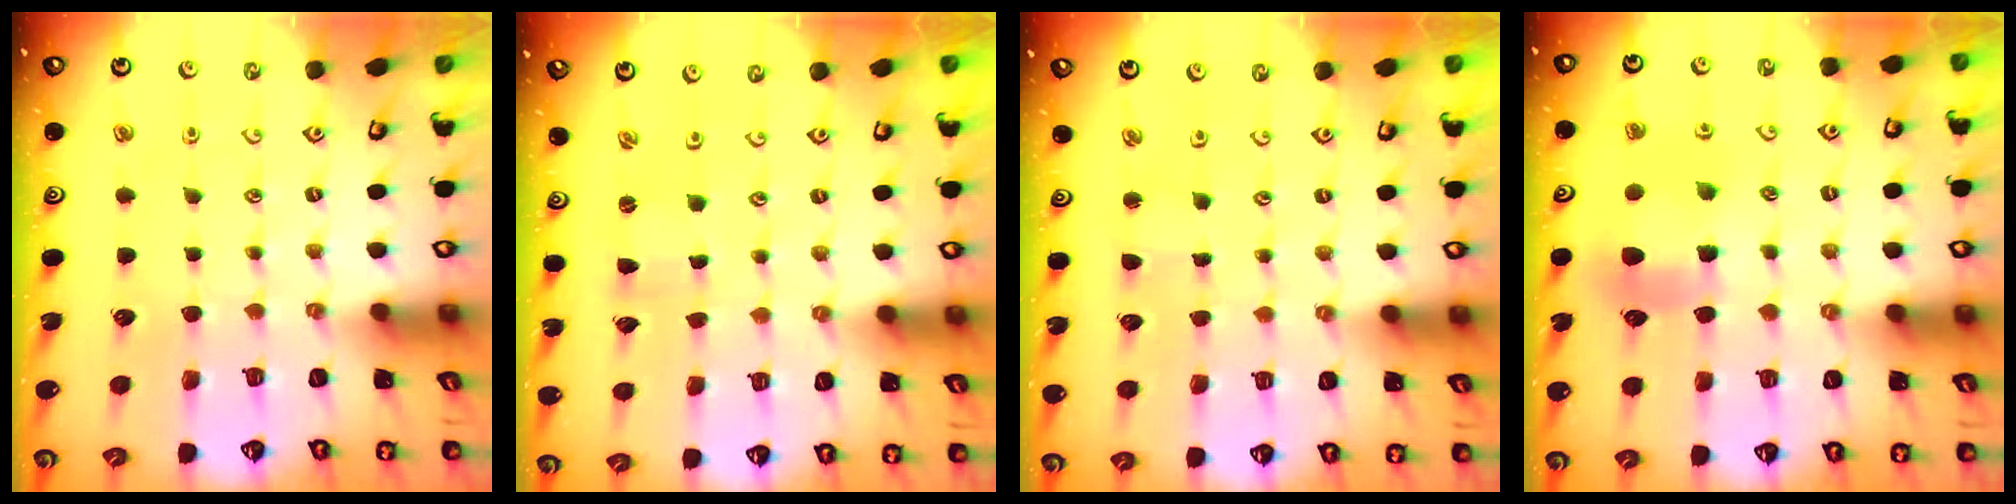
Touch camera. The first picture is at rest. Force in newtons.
{"total": 0.0}
{"total": 1.9, "press": 1.9, "slide": 0.2}
{"total": 7.5, "press": 7.5, "slide": 0.3}